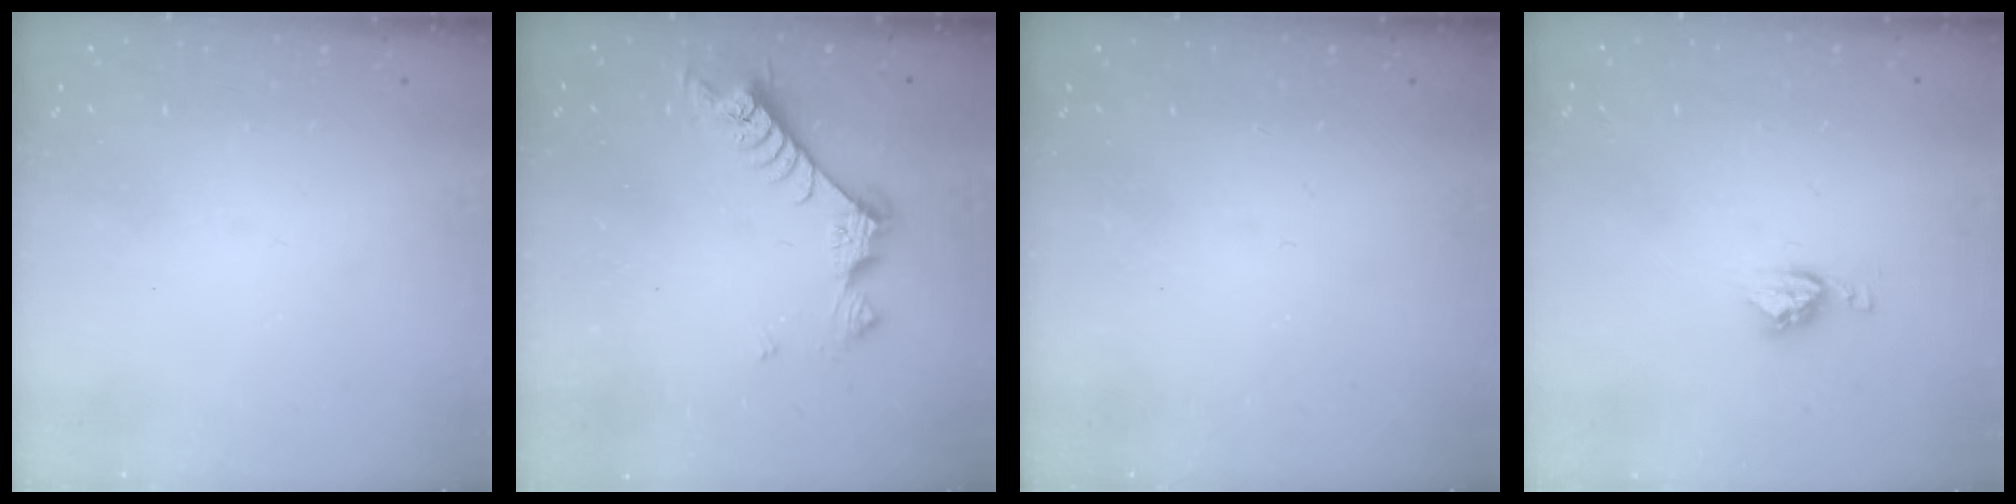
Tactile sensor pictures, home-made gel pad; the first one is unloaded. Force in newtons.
{"total": 8.4, "press": 8.3, "slide": 0.8}
{"total": 0.0}
{"total": 5.3, "press": 5.3, "slide": 0.1}